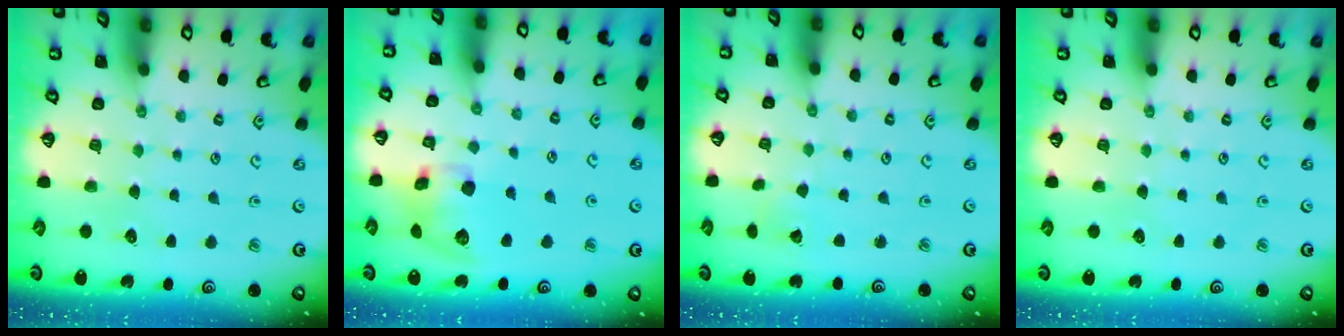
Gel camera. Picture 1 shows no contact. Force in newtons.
{"total": 13.6, "press": 13.4, "slide": 2.4}
{"total": 2.4, "press": 2.4, "slide": 0.2}
{"total": 0.0}